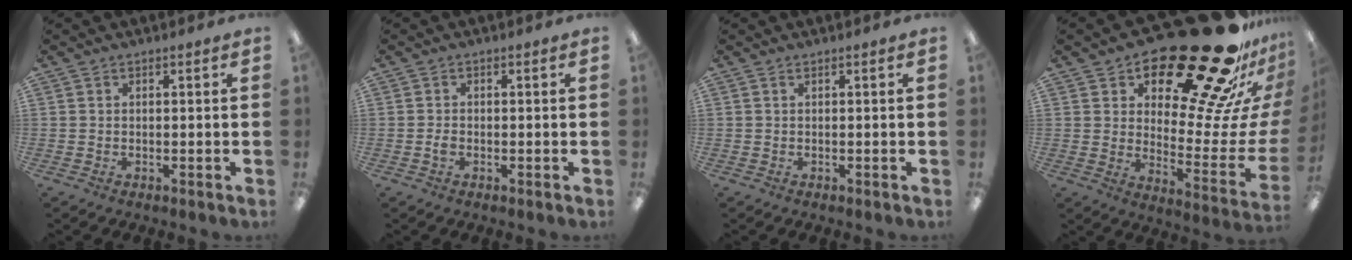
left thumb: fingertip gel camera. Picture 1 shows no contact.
{"total": 1.4, "force": [-0.5, 1.0, 0.9], "torque": [-0.016, 0.003, -0.010]}
{"total": 0.0}
{"total": 31.1, "force": [22.2, 11.4, 18.6], "torque": [-0.226, -0.169, 0.385]}